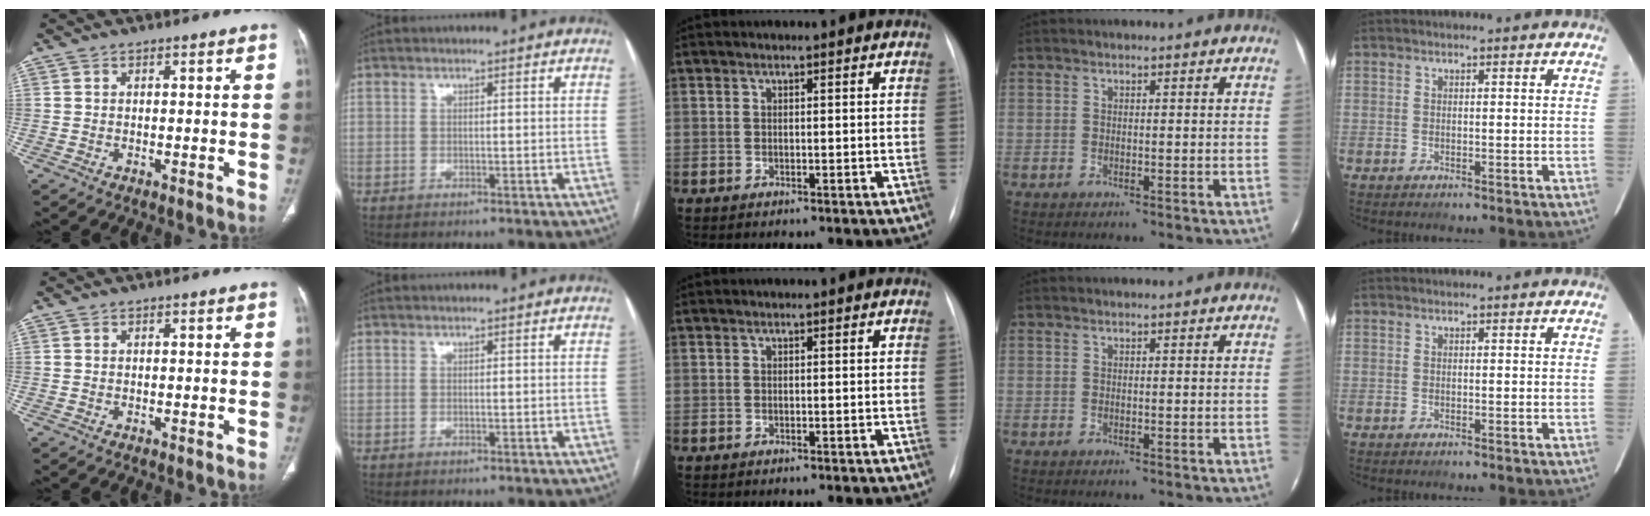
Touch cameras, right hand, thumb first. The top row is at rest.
{}